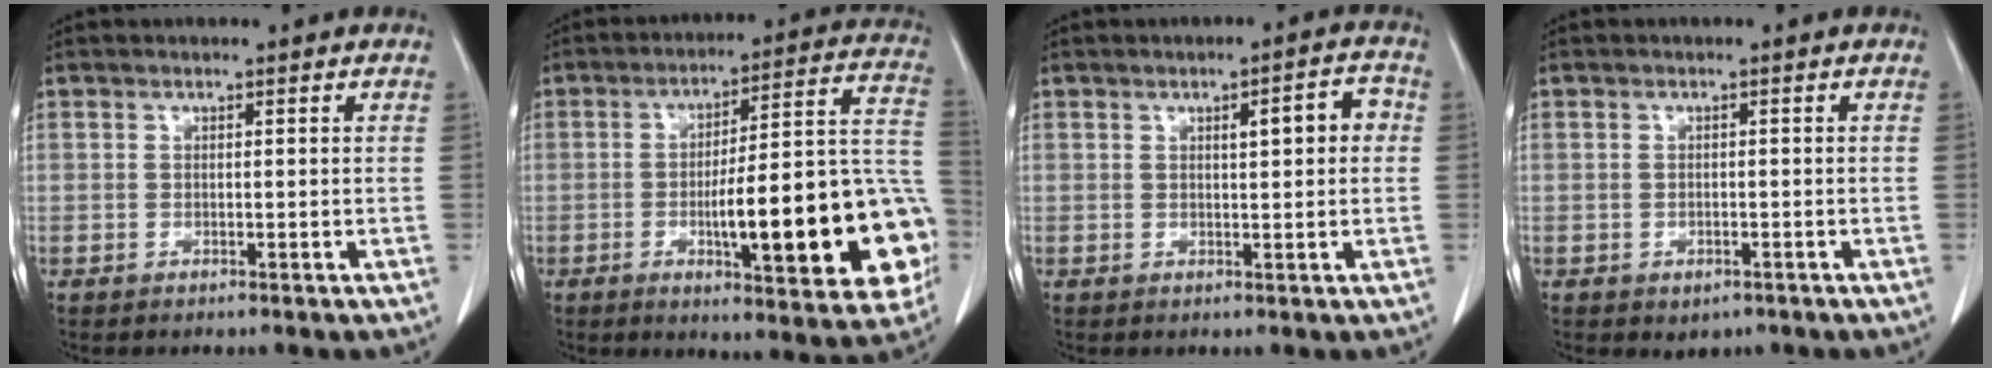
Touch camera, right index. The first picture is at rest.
{"total": 22.9, "force": [-6.0, 4.4, 21.6], "torque": [-0.218, 0.029, -0.071]}
{"total": 4.5, "force": [0.8, 1.1, 4.3], "torque": [-0.061, 0.015, 0.012]}
{"total": 1.9, "force": [-1.0, 1.4, 0.9], "torque": [-0.008, 0.002, 0.001]}